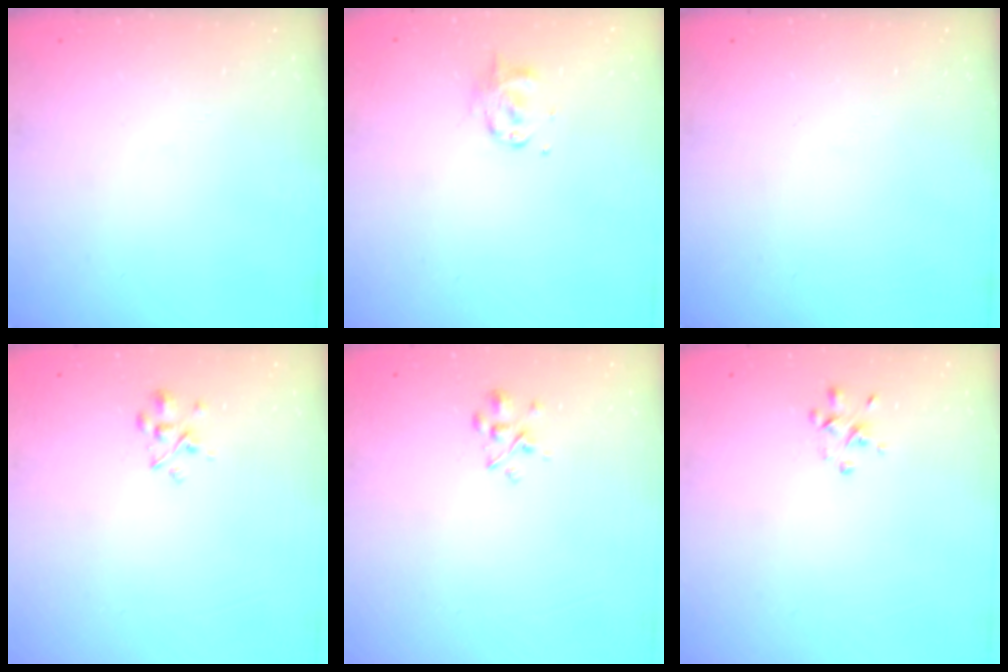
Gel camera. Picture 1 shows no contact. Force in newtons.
{"total": 2.8, "press": 2.7, "slide": 0.6}
{"total": 0.0}
{"total": 2.3, "press": 2.2, "slide": 0.9}
{"total": 2.3, "press": 2.2, "slide": 0.9}
{"total": 2.0, "press": 1.9, "slide": 0.6}